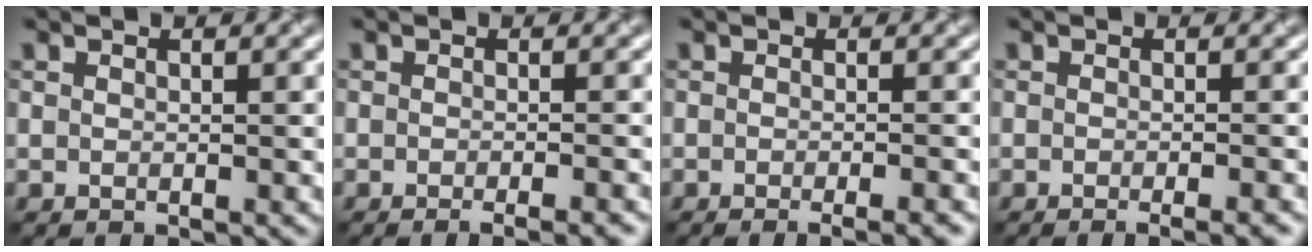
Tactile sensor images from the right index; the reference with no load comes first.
{"total": 2.7, "force": [-1.7, 0.6, 2.0], "torque": [-0.015, 0.002, -0.026]}
{"total": 3.0, "force": [-1.8, 0.8, 2.3], "torque": [-0.016, 0.002, -0.024]}
{"total": 2.7, "force": [-1.6, 0.6, 2.1], "torque": [-0.014, 0.001, -0.024]}